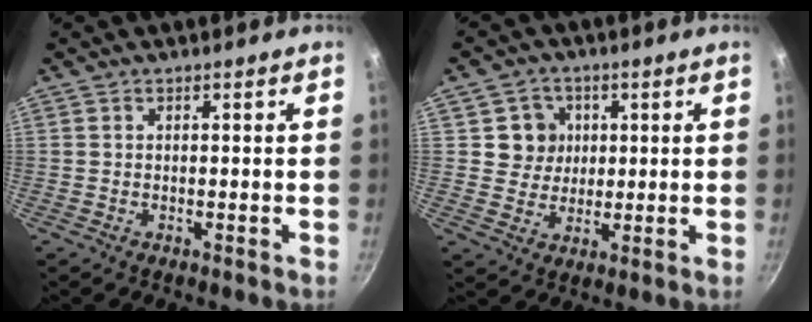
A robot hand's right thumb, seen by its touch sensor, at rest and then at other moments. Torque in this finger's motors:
{"motor_torque": [0.16, 1.47, 0.41, -0.29, -0.01]}